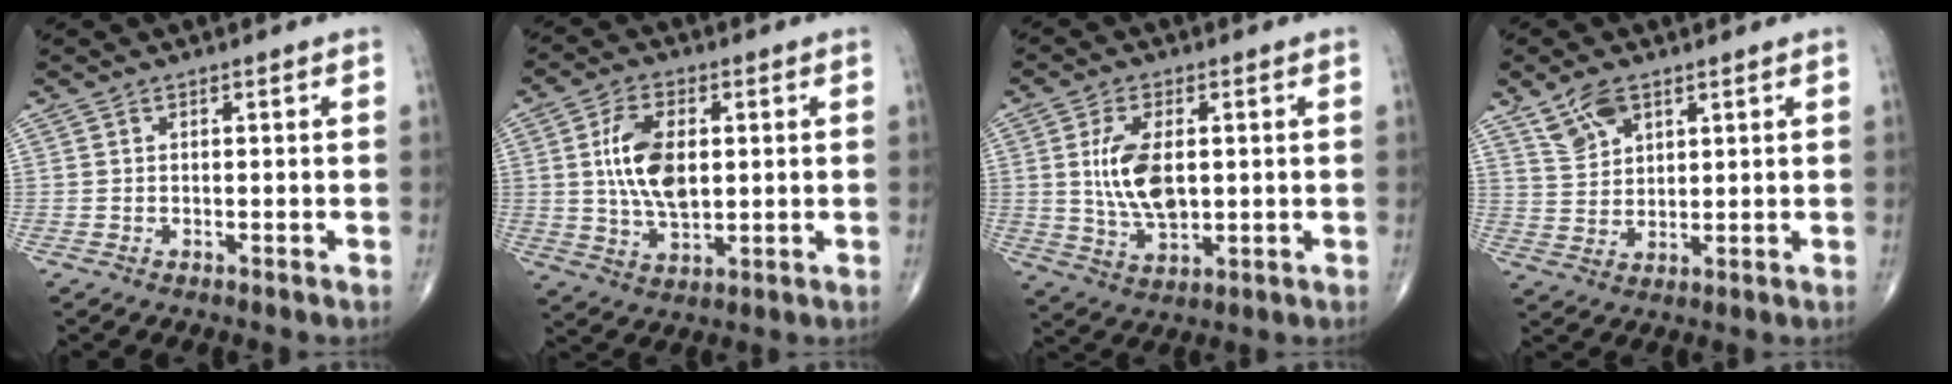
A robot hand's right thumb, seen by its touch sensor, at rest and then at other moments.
{"total": 10.9, "force": [1.6, 6.0, 9.0], "torque": [-0.159, -0.005, 0.034]}
{"total": 10.1, "force": [1.2, 5.3, 8.5], "torque": [-0.159, -0.009, 0.031]}
{"total": 6.3, "force": [4.0, 3.2, 3.6], "torque": [-0.057, -0.015, 0.084]}